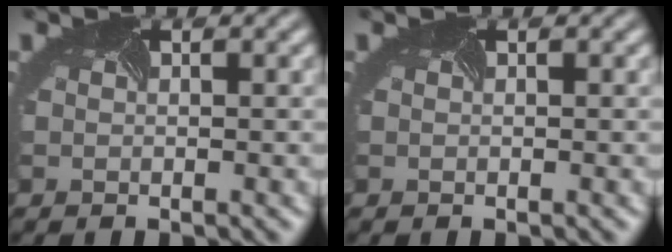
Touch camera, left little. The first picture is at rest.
{"total": 0.0}